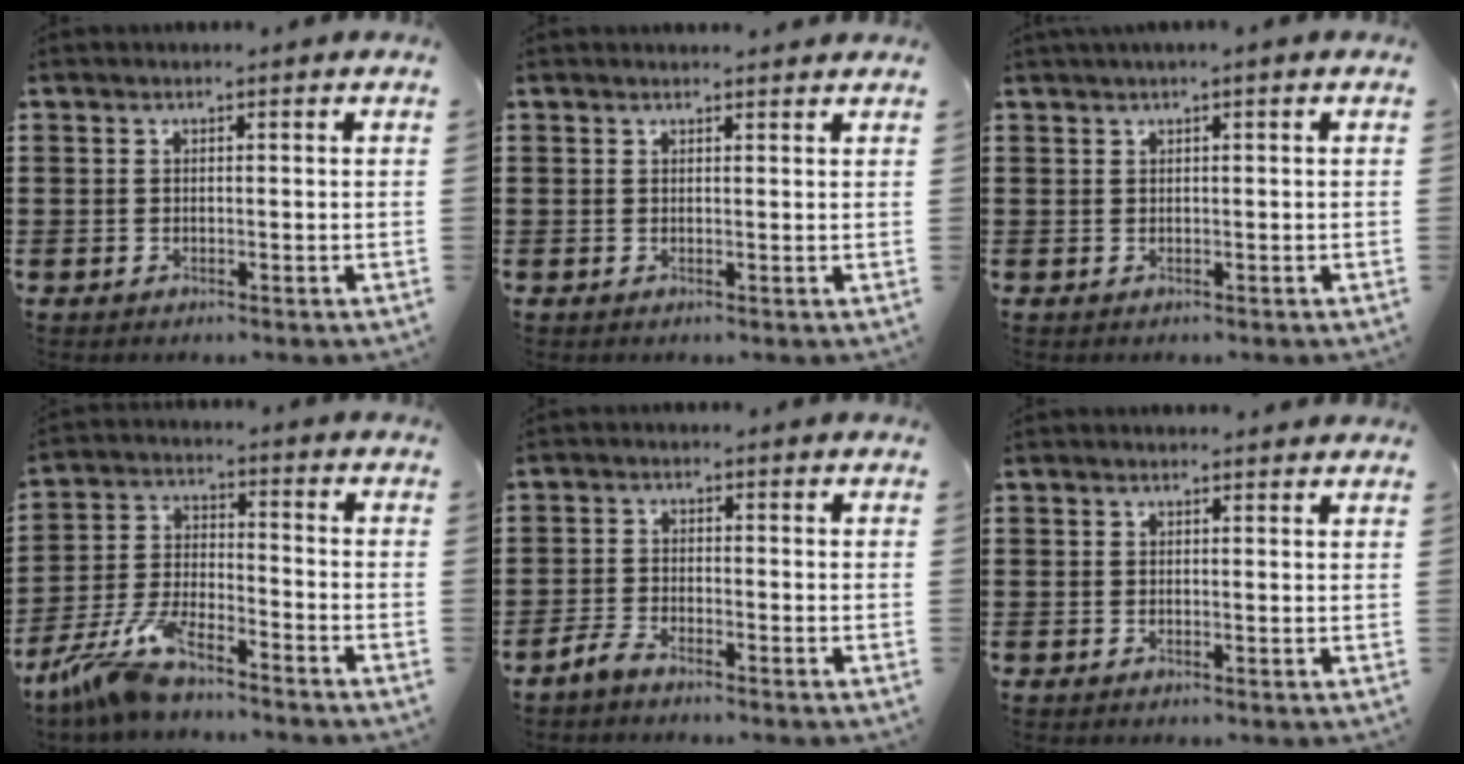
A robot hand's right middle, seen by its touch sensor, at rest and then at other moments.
{"total": 0.9, "force": [0.9, 0.0, 0.2], "torque": [0.003, -0.004, 0.015]}
{"total": 0.6, "force": [0.3, 0.0, 0.5], "torque": [-0.009, 0.000, 0.006]}
{"total": 8.5, "force": [-7.4, 1.1, 4.0], "torque": [-0.096, 0.000, -0.149]}
{"total": 2.9, "force": [-2.6, 0.6, 1.2], "torque": [-0.035, 0.004, -0.056]}
{"total": 0.6, "force": [0.6, 0.1, 0.2], "torque": [0.003, -0.003, 0.009]}